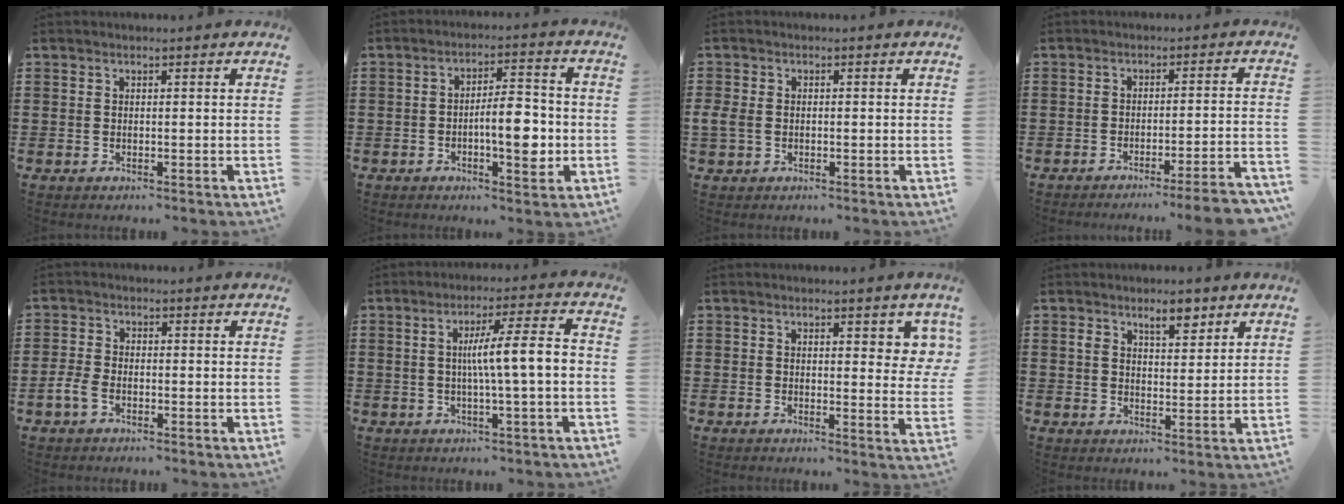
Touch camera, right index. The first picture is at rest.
{"total": 7.6, "force": [-1.6, 2.7, 6.9], "torque": [-0.101, 0.002, -0.030]}
{"total": 1.9, "force": [-0.6, 1.3, 1.2], "torque": [-0.041, -0.005, -0.017]}
{"total": 4.3, "force": [-3.7, -0.7, 2.1], "torque": [-0.033, -0.015, -0.071]}
{"total": 2.8, "force": [-1.5, 1.5, 1.8], "torque": [-0.047, -0.002, -0.032]}
{"total": 7.1, "force": [-0.3, 0.1, 7.0], "torque": [-0.130, 0.000, -0.013]}
{"total": 3.4, "force": [1.9, 1.7, 2.2], "torque": [-0.026, -0.001, 0.028]}
{"total": 4.7, "force": [3.2, 2.0, 2.8], "torque": [-0.039, 0.000, 0.051]}